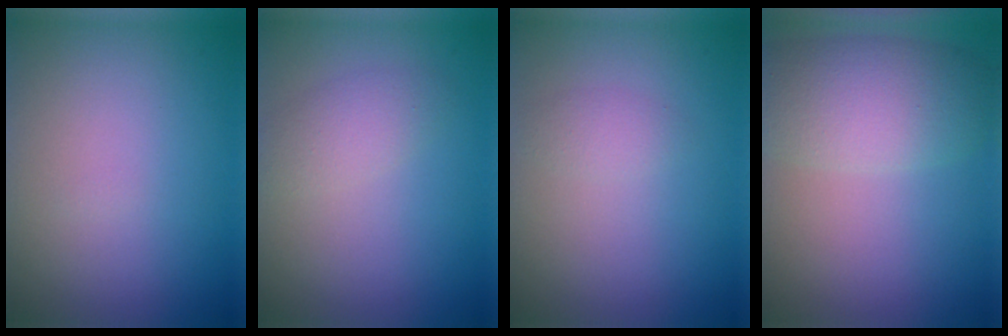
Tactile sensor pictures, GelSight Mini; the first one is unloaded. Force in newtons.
{"total": 2.2, "press": 2.2, "slide": 0.1}
{"total": 1.1, "press": 1.1, "slide": 0.1}
{"total": 5.6, "press": 5.6, "slide": 0.2}